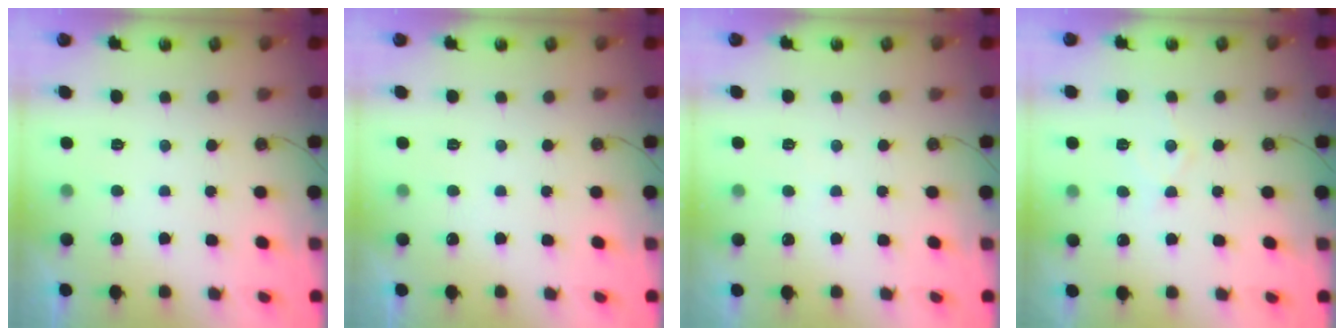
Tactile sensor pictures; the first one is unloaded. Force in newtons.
{"total": 0.0}
{"total": 3.0, "press": 2.9, "slide": 0.5}
{"total": 7.5, "press": 7.4, "slide": 0.5}